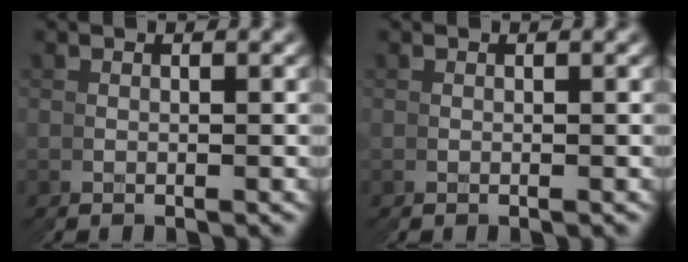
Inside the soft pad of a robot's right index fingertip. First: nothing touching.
{"total": 0.0}